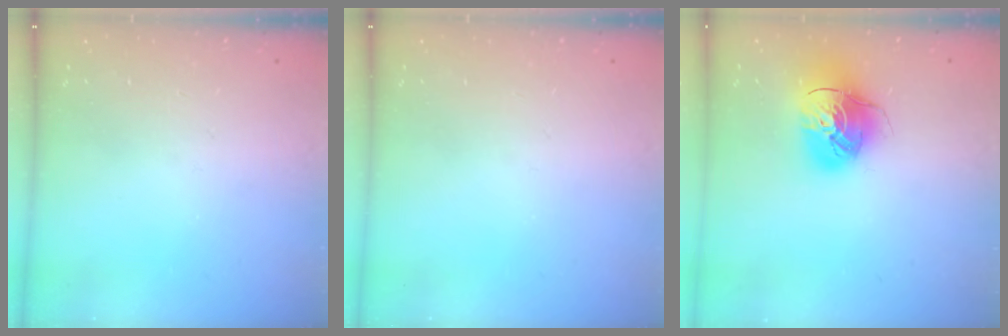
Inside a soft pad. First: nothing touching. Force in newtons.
{"total": 0.0}
{"total": 15.3, "press": 15.1, "slide": 2.0}